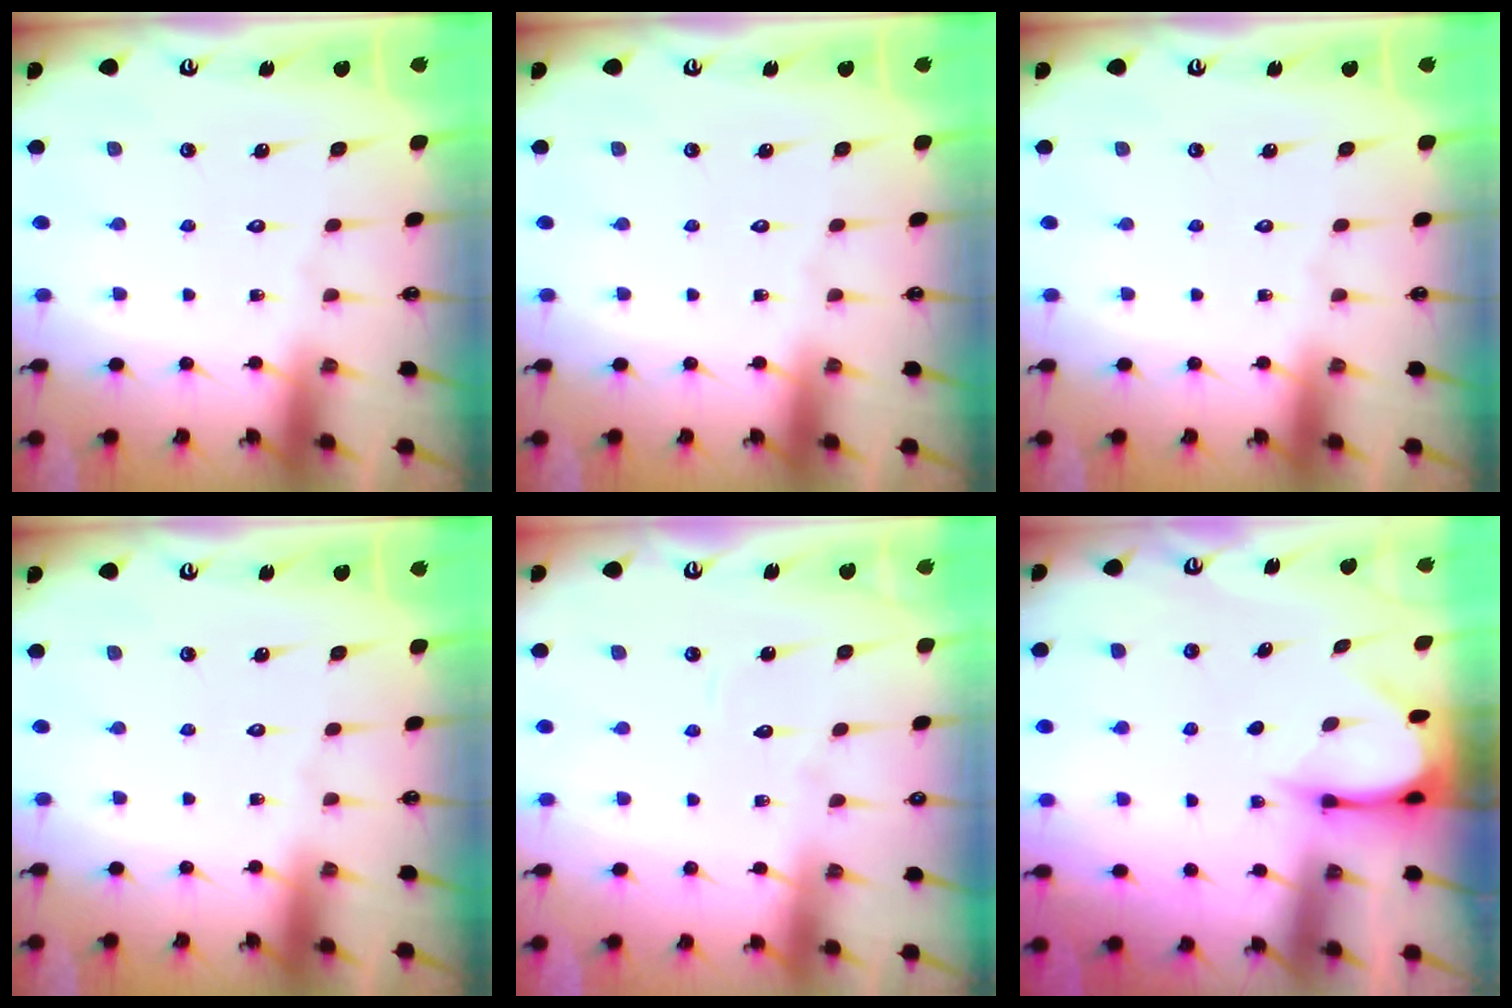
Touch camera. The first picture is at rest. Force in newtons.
{"total": 0.0}
{"total": 0.0}
{"total": 0.0}
{"total": 2.9, "press": 2.9, "slide": 0.3}
{"total": 3.7, "press": 3.7, "slide": 0.3}